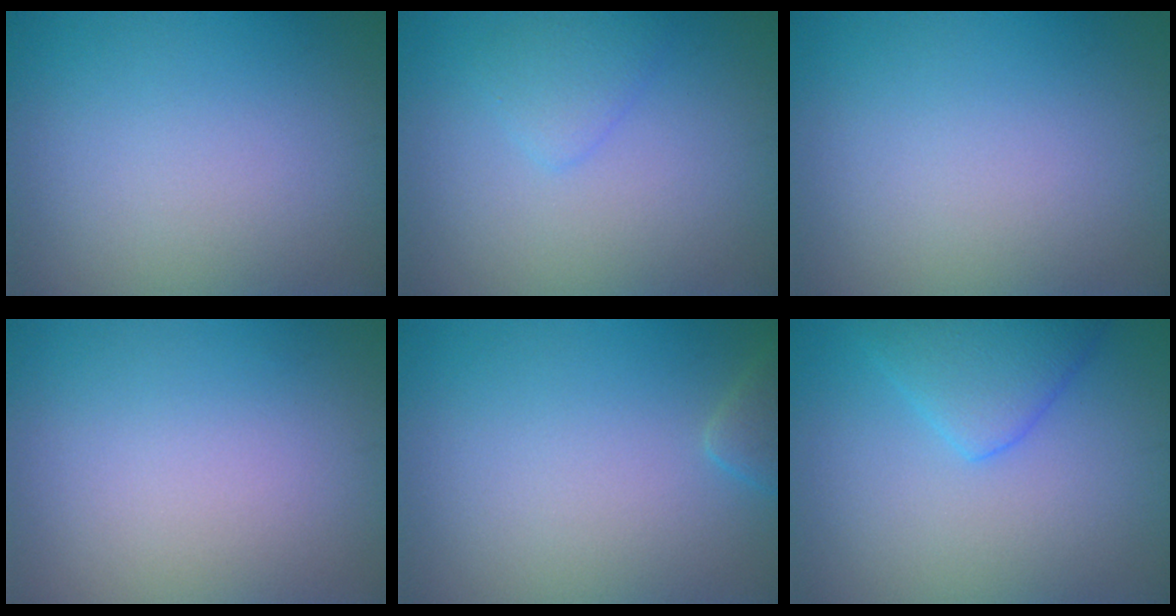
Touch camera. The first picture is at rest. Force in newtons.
{"total": 1.6, "press": 1.6, "slide": 0.1}
{"total": 0.0}
{"total": 0.0}
{"total": 1.4, "press": 1.4, "slide": 0.2}
{"total": 3.6, "press": 3.6, "slide": 0.3}